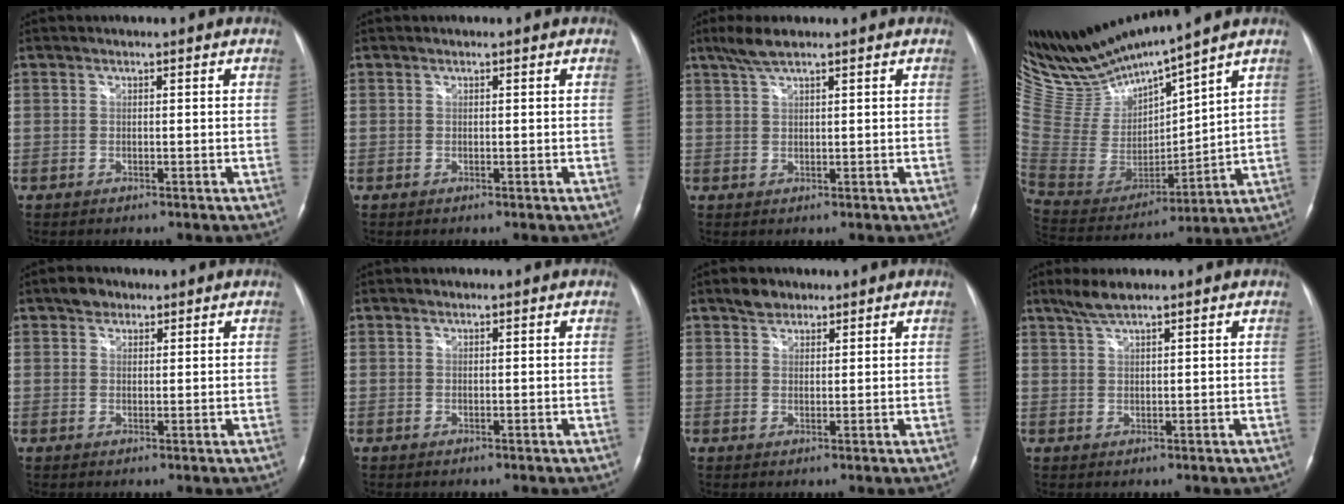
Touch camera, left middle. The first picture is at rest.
{"total": 0.0}
{"total": 3.4, "force": [2.5, 0.3, 2.2], "torque": [-0.056, 0.009, 0.054]}
{"total": 14.6, "force": [13.9, -0.6, 4.5], "torque": [-0.106, -0.023, 0.289]}
{"total": 2.4, "force": [1.6, 1.6, 0.7], "torque": [-0.014, 0.007, 0.026]}
{"total": 0.0}
{"total": 2.7, "force": [2.0, 1.6, 0.6], "torque": [-0.015, 0.006, 0.035]}
{"total": 3.2, "force": [2.6, 0.1, 1.9], "torque": [-0.050, 0.006, 0.056]}